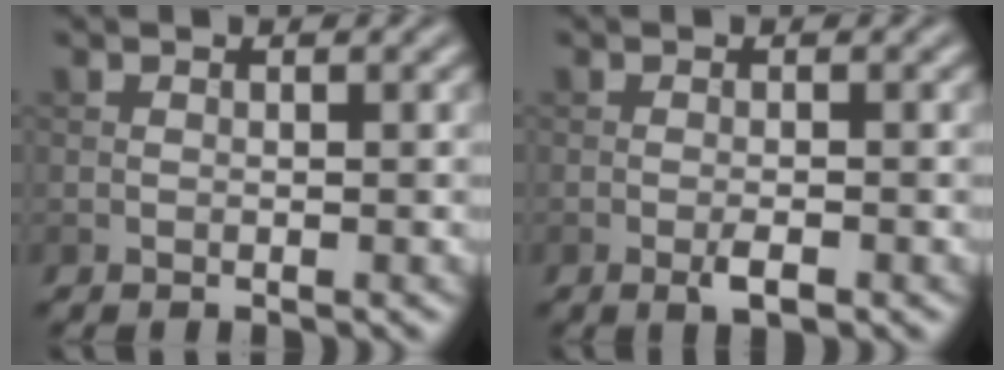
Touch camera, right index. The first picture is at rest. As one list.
[{"total": 1.7, "force": [-0.9, 0.4, 1.4], "torque": [-0.024, -0.002, -0.016]}]